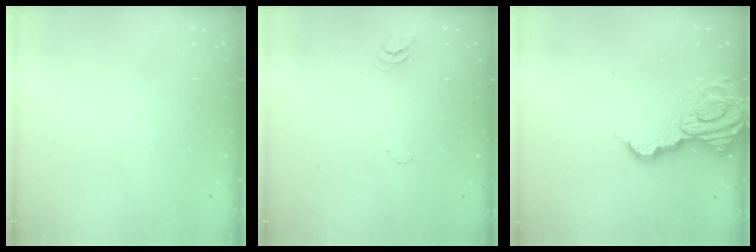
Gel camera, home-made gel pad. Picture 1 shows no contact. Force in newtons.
{"total": 5.1, "press": 5.1, "slide": 0.4}
{"total": 13.5, "press": 13.5, "slide": 1.4}